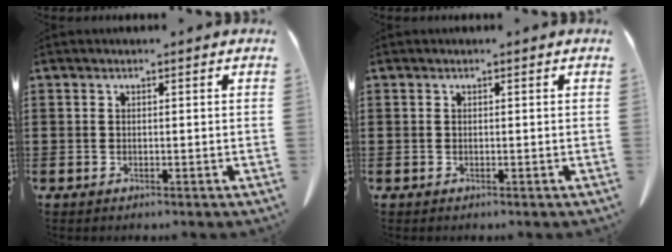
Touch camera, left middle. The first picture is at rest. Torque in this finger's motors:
{"motor_torque": [0.01, 0.00, -0.04, -0.01]}